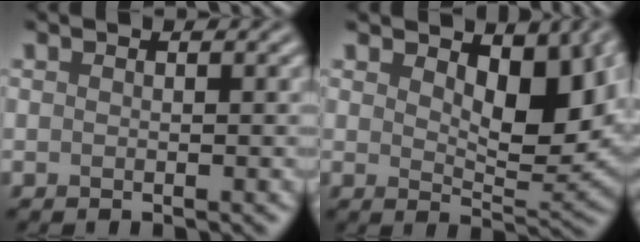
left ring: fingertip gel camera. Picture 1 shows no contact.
{"total": 6.4, "force": [2.3, 2.9, 5.3], "torque": [-0.078, -0.010, 0.040]}